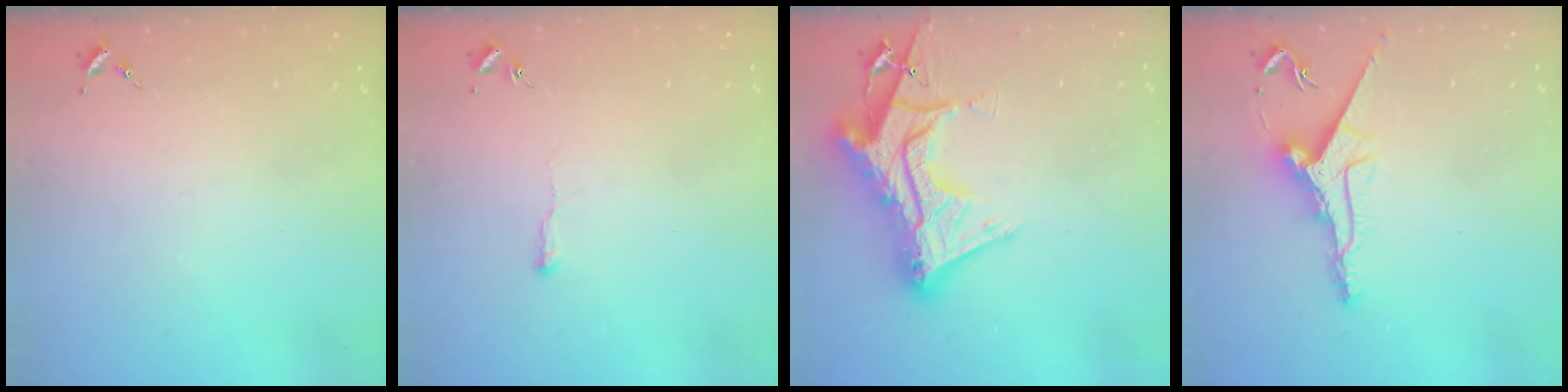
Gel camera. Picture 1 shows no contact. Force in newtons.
{"total": 4.4, "press": 4.4, "slide": 0.5}
{"total": 22.4, "press": 22.4, "slide": 1.8}
{"total": 9.9, "press": 9.9, "slide": 0.4}